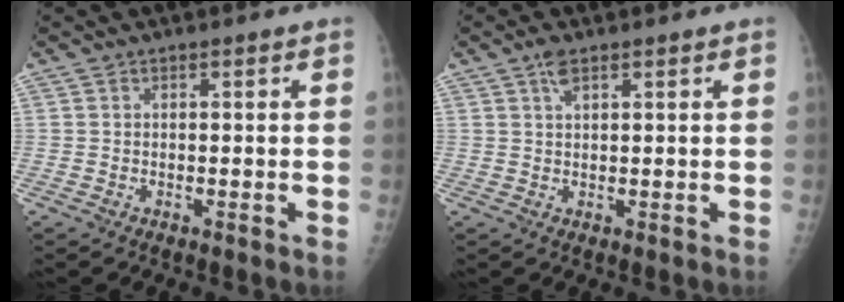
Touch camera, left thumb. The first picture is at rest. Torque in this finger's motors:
{"motor_torque": [2.05, 0.72, 0.21, -0.24, -0.02]}